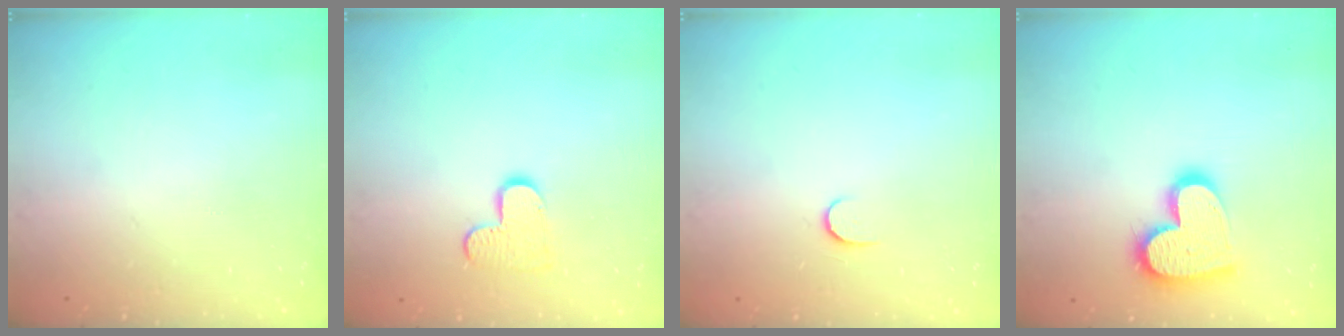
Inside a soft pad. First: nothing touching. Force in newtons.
{"total": 7.7, "press": 7.6, "slide": 0.3}
{"total": 3.9, "press": 3.9, "slide": 0.4}
{"total": 16.5, "press": 16.5, "slide": 1.4}